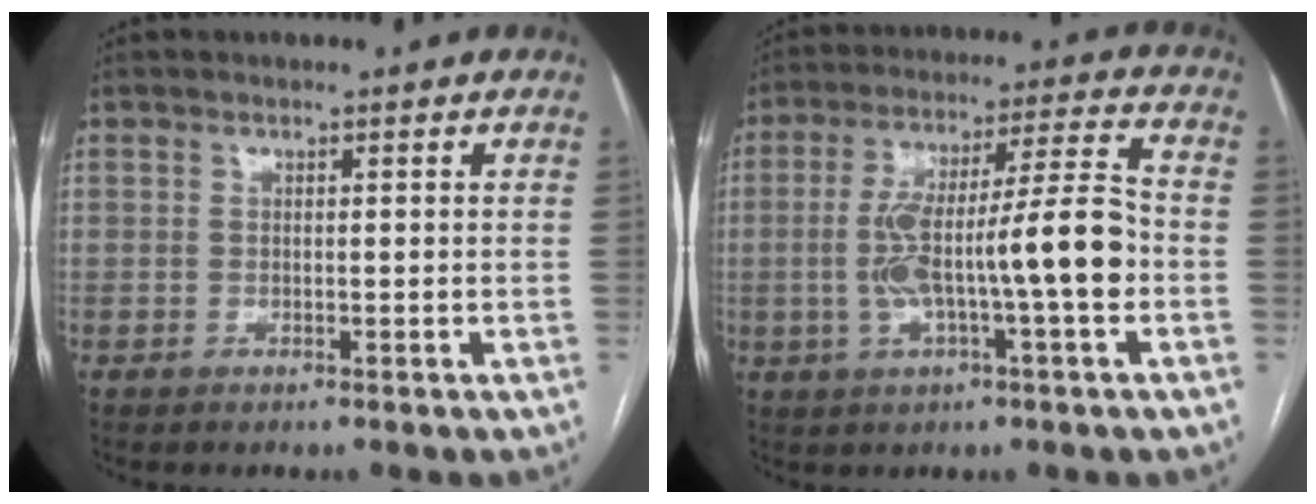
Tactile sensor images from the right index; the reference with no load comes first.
{"total": 14.2, "force": [-2.4, 1.1, 14.0], "torque": [-0.249, 0.021, -0.040]}